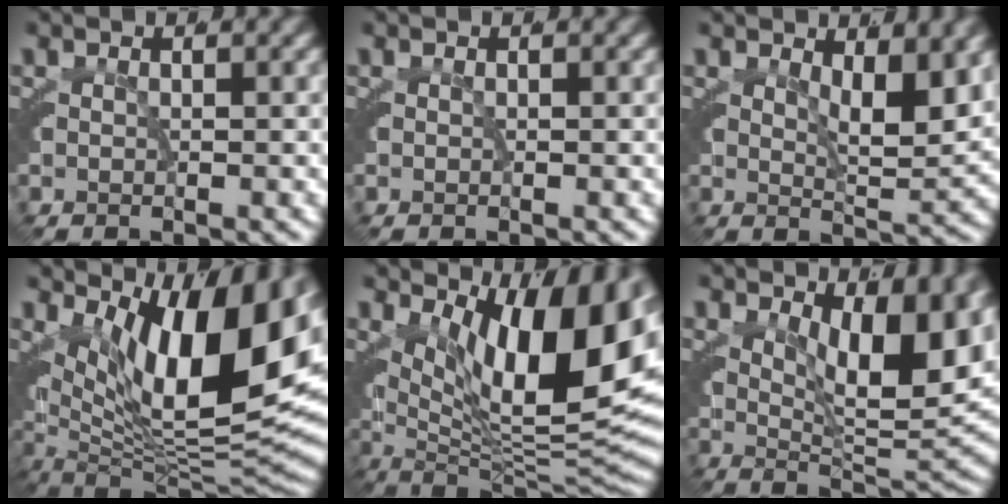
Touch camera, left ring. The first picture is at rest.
{"total": 0.0}
{"total": 3.9, "force": [2.3, 0.7, 3.1], "torque": [-0.043, -0.019, 0.043]}
{"total": 15.3, "force": [2.4, 7.3, 13.3], "torque": [-0.191, -0.012, 0.051]}
{"total": 14.4, "force": [3.0, 6.0, 12.7], "torque": [-0.155, -0.001, 0.055]}
{"total": 9.5, "force": [3.2, 3.3, 8.3], "torque": [-0.104, -0.010, 0.055]}